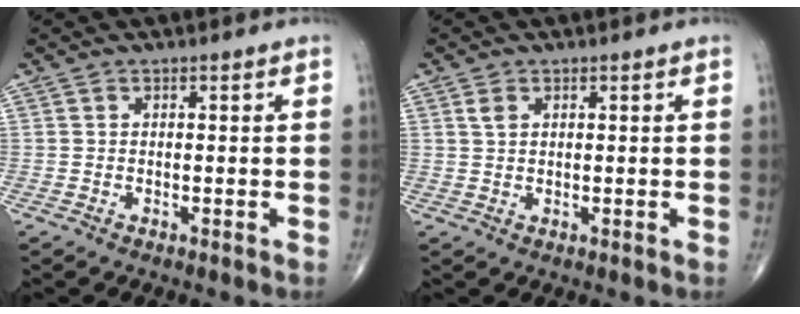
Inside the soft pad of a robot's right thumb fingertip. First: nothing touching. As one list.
[{"total": 1.8, "force": [0.8, 1.1, 1.2], "torque": [-0.018, 0.001, 0.018]}]